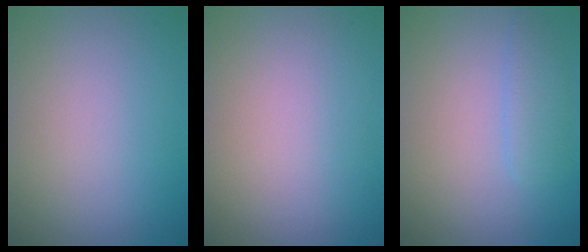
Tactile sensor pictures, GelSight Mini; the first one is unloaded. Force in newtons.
{"total": 0.0}
{"total": 1.9, "press": 1.9, "slide": 0.2}